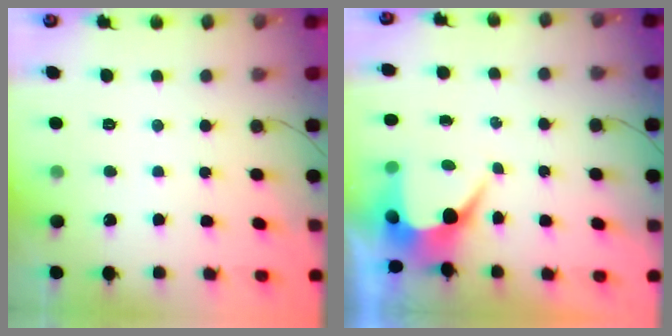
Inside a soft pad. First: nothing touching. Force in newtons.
{"total": 6.5, "press": 6.5, "slide": 0.5}